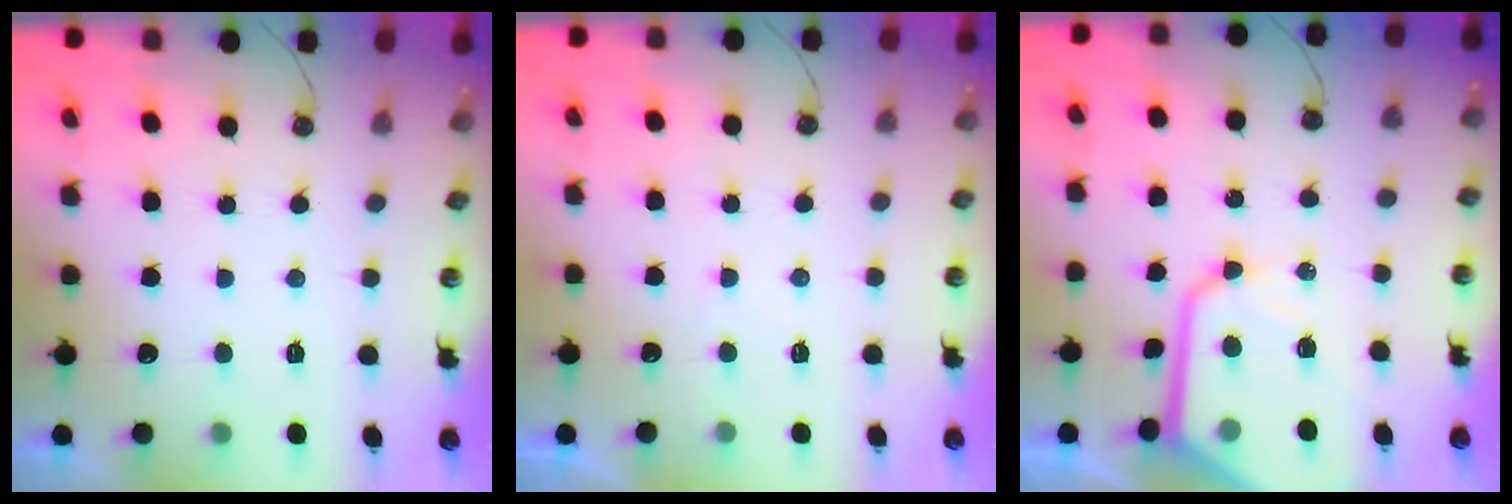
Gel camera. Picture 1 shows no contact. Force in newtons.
{"total": 2.0, "press": 2.0, "slide": 0.3}
{"total": 14.5, "press": 14.4, "slide": 1.5}